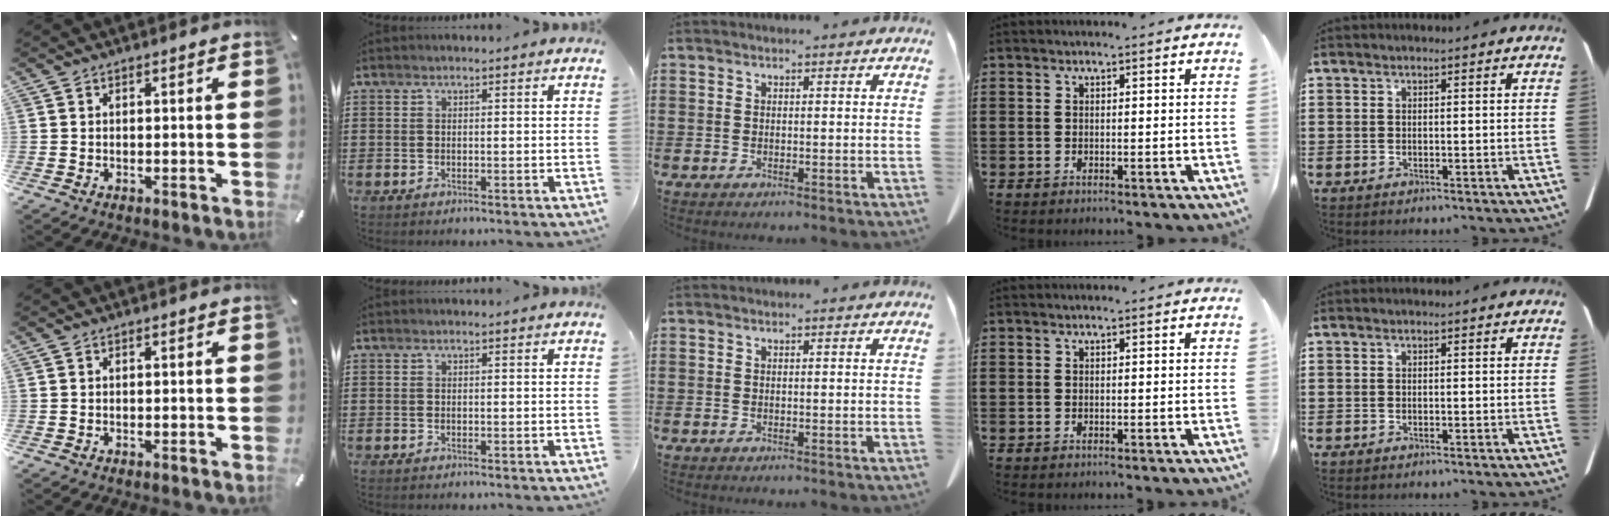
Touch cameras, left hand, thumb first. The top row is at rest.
{}